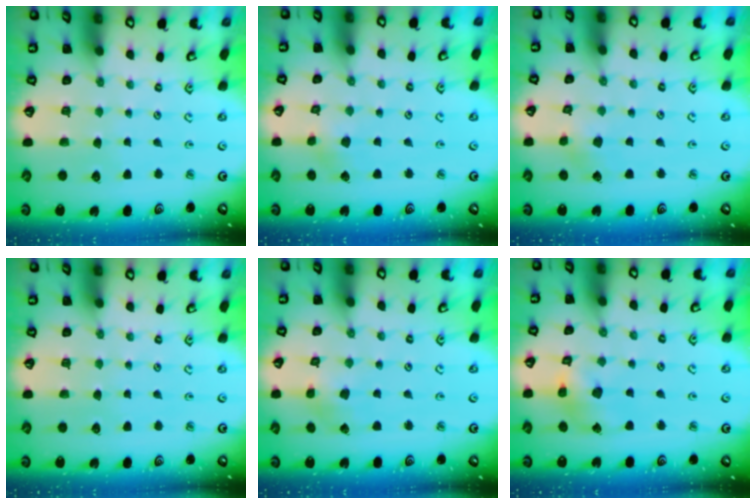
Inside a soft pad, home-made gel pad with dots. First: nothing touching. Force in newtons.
{"total": 3.0, "press": 2.9, "slide": 0.6}
{"total": 3.0, "press": 2.9, "slide": 0.6}
{"total": 0.0}
{"total": 2.8, "press": 2.8, "slide": 0.1}
{"total": 9.4, "press": 9.3, "slide": 1.3}